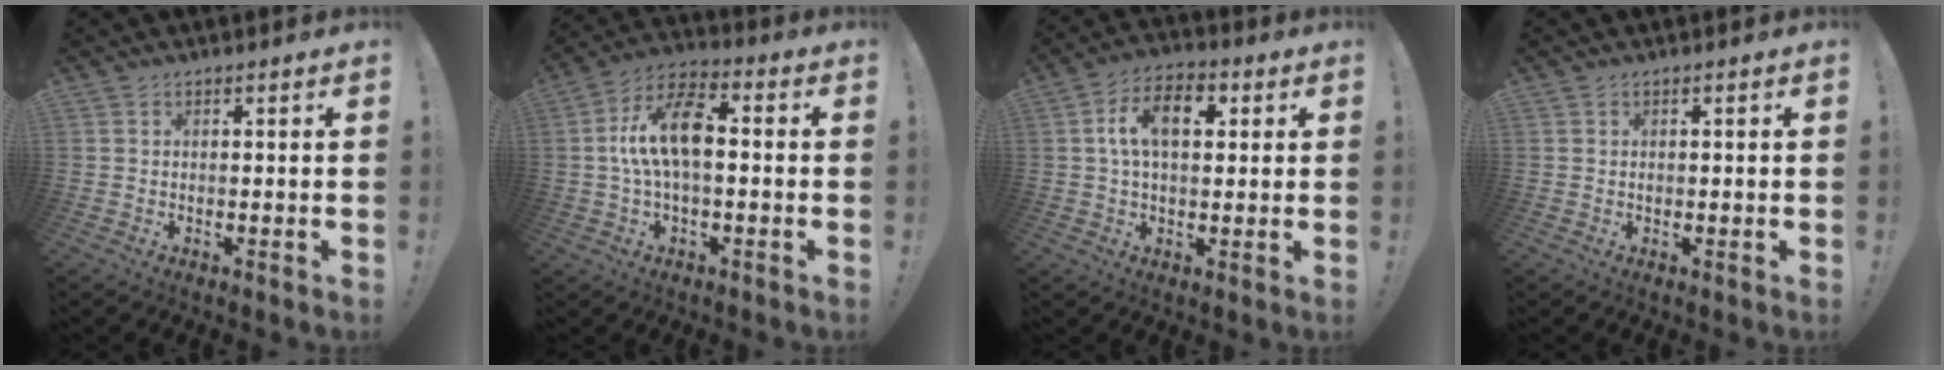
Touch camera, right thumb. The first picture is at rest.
{"total": 13.3, "force": [0.5, 6.4, 11.6], "torque": [-0.216, 0.009, 0.008]}
{"total": 11.0, "force": [2.5, 6.3, 8.7], "torque": [-0.154, 0.013, 0.044]}
{"total": 0.0}